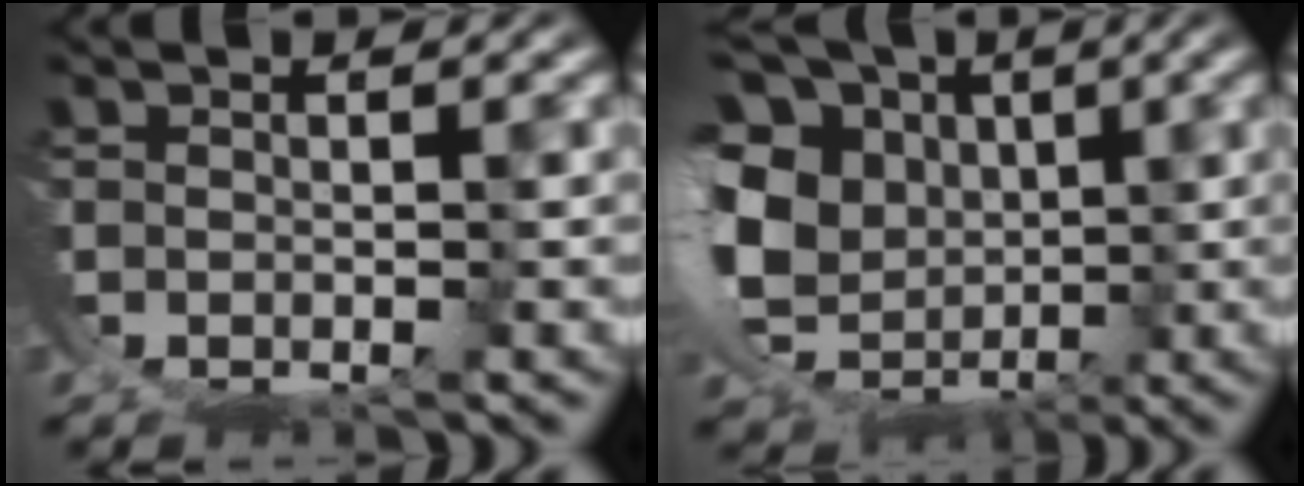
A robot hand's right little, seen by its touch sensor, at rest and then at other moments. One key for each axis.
{"total": 13.0, "fx": 1.2, "fy": 9.9, "fz": 8.3, "tx": -0.159, "ty": -0.026, "tz": 0.024}